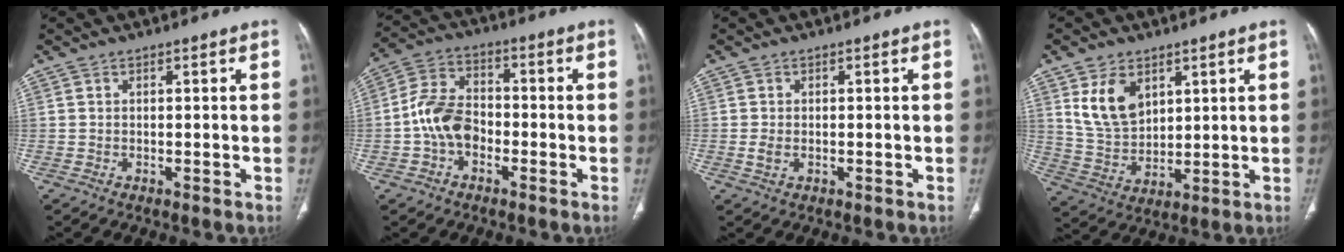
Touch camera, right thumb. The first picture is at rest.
{"total": 9.2, "force": [-2.4, 6.4, 6.1], "torque": [-0.110, 0.036, -0.055]}
{"total": 1.8, "force": [-0.3, 1.2, 1.4], "torque": [-0.034, 0.001, -0.006]}
{"total": 9.9, "force": [4.6, 6.4, 6.0], "torque": [-0.094, -0.023, 0.102]}